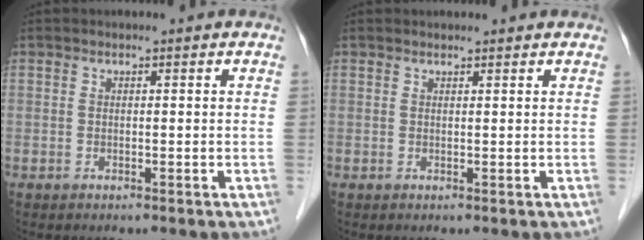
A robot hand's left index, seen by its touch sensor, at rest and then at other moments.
{"total": 1.4, "force": [1.4, 0.4, 0.2], "torque": [-0.008, 0.011, 0.020]}